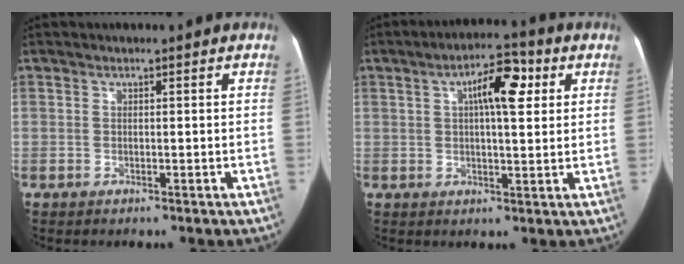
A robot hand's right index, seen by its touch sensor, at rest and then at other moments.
{"total": 8.1, "force": [2.6, 2.4, 7.2], "torque": [-0.115, 0.022, 0.037]}